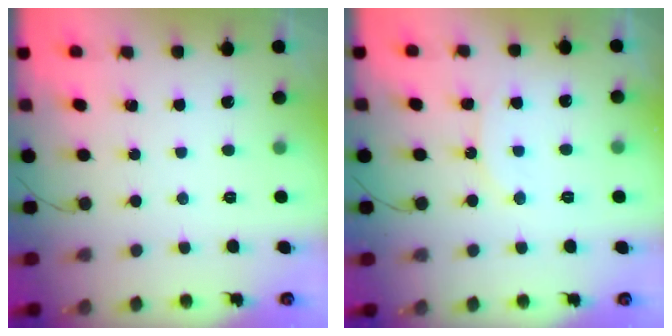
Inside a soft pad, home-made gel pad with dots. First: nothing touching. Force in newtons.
{"total": 7.6, "press": 7.6, "slide": 0.7}